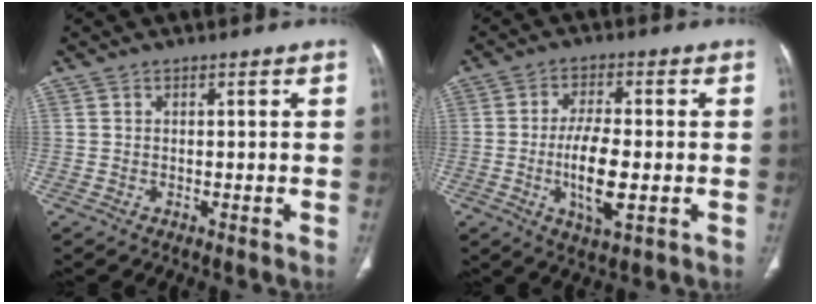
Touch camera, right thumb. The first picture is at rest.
{"total": 9.7, "force": [-1.7, 3.4, 9.0], "torque": [-0.170, -0.004, -0.030]}